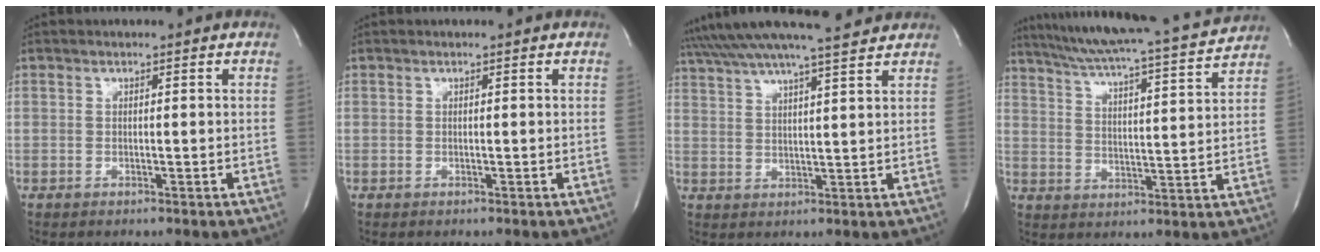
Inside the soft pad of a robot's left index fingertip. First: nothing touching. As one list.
[{"total": 0.0}, {"total": 17.4, "force": [15.6, 0.7, 7.8], "torque": [-0.145, 0.026, 0.233]}, {"total": 18.7, "force": [17.0, 0.0, 7.7], "torque": [-0.134, -0.015, 0.242]}]